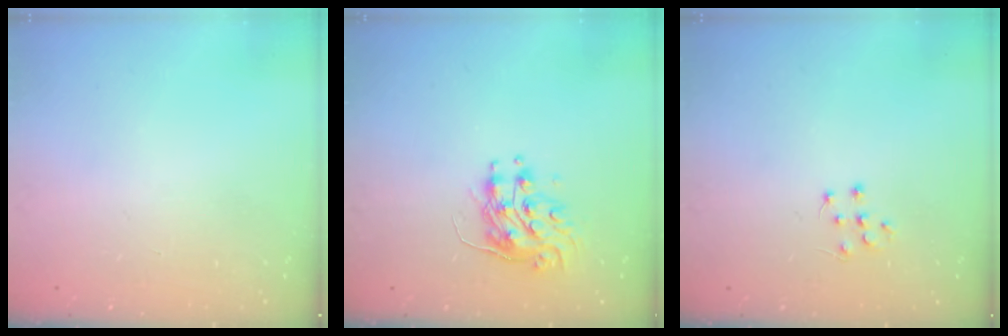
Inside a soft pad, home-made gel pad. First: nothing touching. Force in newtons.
{"total": 8.8, "press": 8.8, "slide": 0.3}
{"total": 6.1, "press": 6.1, "slide": 0.4}